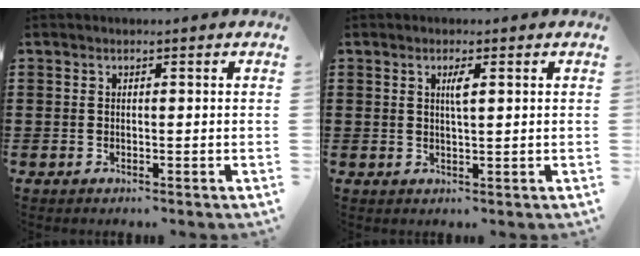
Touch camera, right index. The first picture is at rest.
{"total": 1.9, "force": [0.6, 0.2, 1.8], "torque": [-0.037, 0.002, 0.008]}